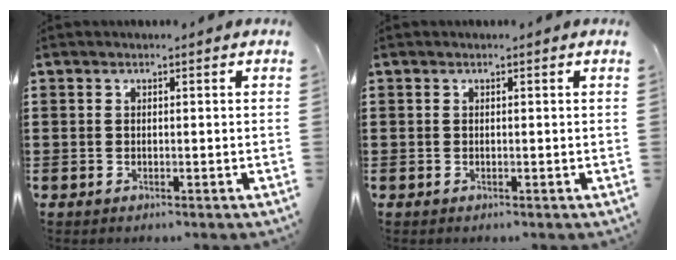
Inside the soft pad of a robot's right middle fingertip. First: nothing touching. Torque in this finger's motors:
{"motor_torque": [0.02, -0.01, 0.01, 0.01]}